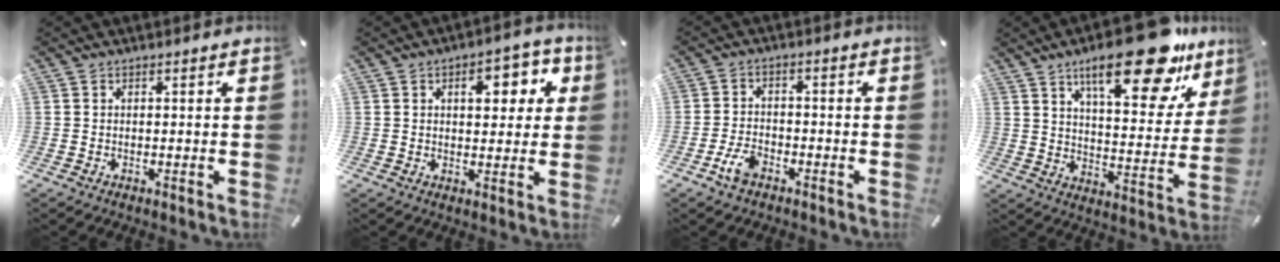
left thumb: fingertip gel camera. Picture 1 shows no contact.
{"total": 8.9, "force": [2.9, 5.3, 6.6], "torque": [-0.075, -0.010, 0.038]}
{"total": 5.1, "force": [-3.1, 2.8, 3.1], "torque": [-0.072, 0.012, -0.061]}
{"total": 22.6, "force": [15.1, 7.9, 14.8], "torque": [-0.209, -0.092, 0.241]}